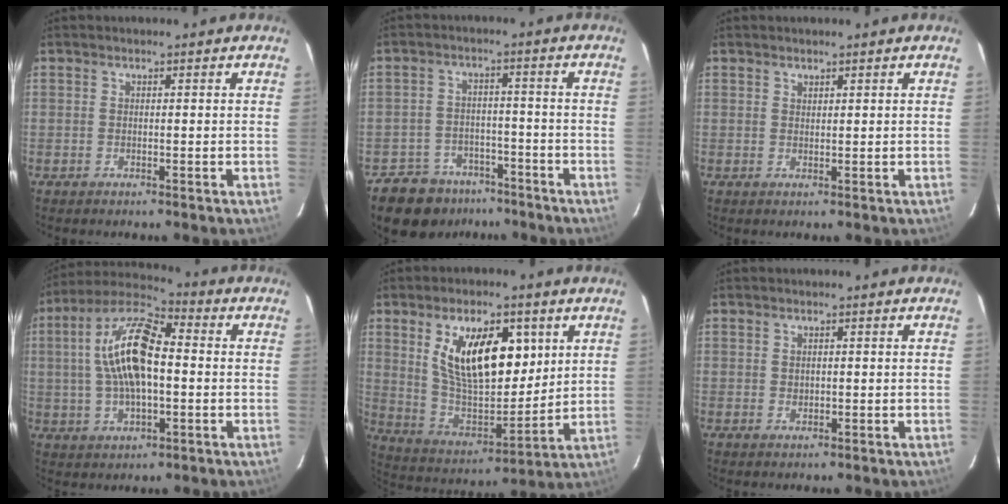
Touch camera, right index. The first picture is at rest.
{"total": 10.3, "force": [-7.5, 6.7, 2.4], "torque": [-0.070, 0.017, -0.104]}
{"total": 0.8, "force": [0.7, 0.4, 0.1], "torque": [-0.001, 0.002, 0.014]}
{"total": 15.1, "force": [0.8, 6.4, 13.6], "torque": [-0.263, 0.019, 0.009]}
{"total": 18.1, "force": [6.5, 8.5, 14.6], "torque": [-0.253, 0.003, 0.128]}
{"total": 1.1, "force": [0.2, 0.9, 0.5], "torque": [-0.007, 0.003, 0.006]}